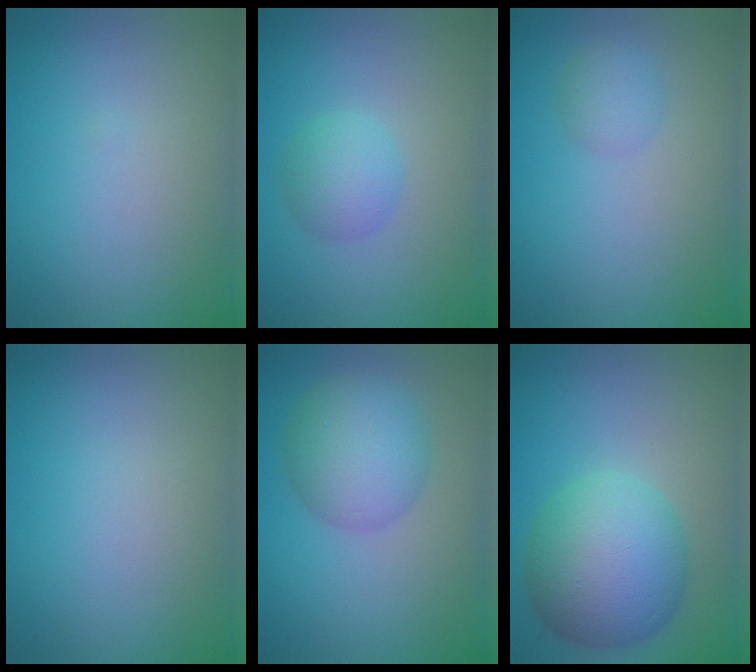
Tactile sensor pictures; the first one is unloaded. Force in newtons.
{"total": 2.6, "press": 2.6, "slide": 0.1}
{"total": 1.7, "press": 1.7, "slide": 0.0}
{"total": 0.0}
{"total": 5.5, "press": 5.5, "slide": 0.1}
{"total": 8.4, "press": 8.4, "slide": 0.3}